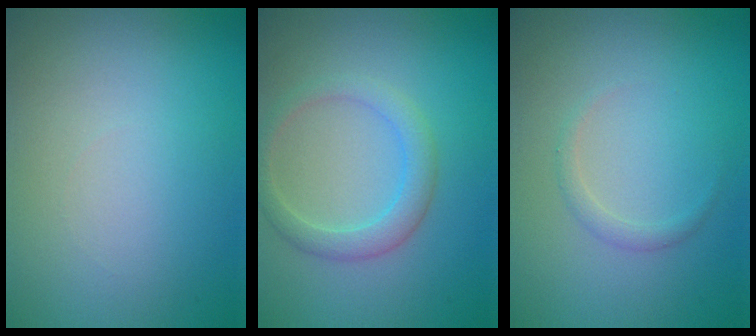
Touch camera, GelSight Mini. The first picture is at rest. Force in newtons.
{"total": 2.6, "press": 2.5, "slide": 0.2}
{"total": 0.9, "press": 0.9, "slide": 0.1}